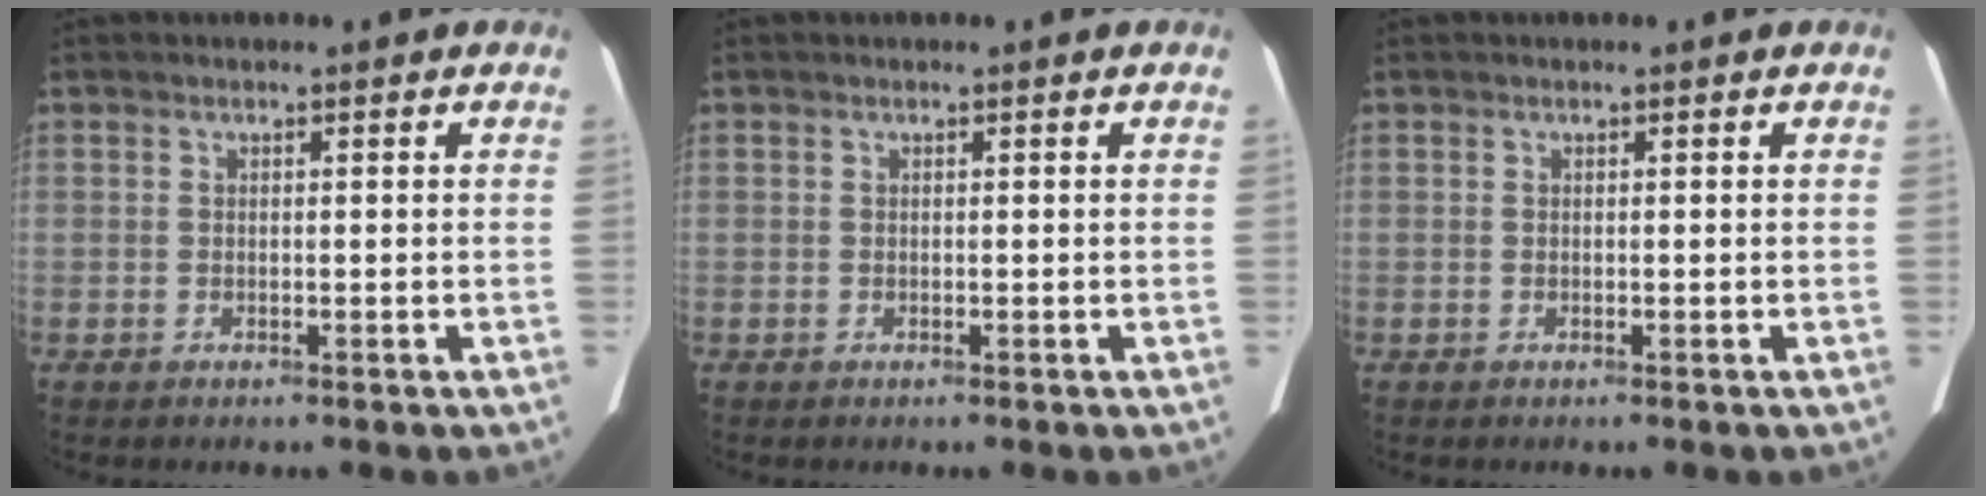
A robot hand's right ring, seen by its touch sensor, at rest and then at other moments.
{"total": 0.0}
{"total": 0.0}